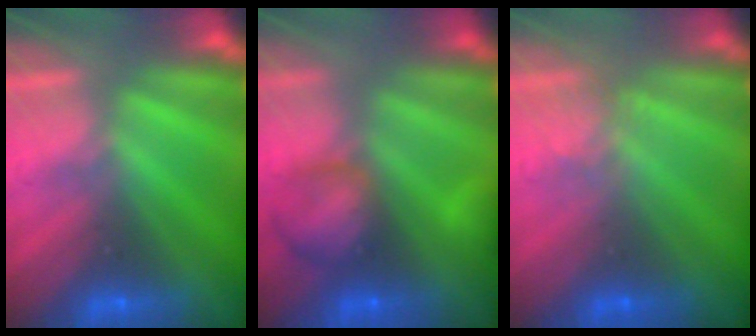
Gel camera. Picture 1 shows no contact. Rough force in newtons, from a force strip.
{"total": 7.9}
{"total": 1.1}